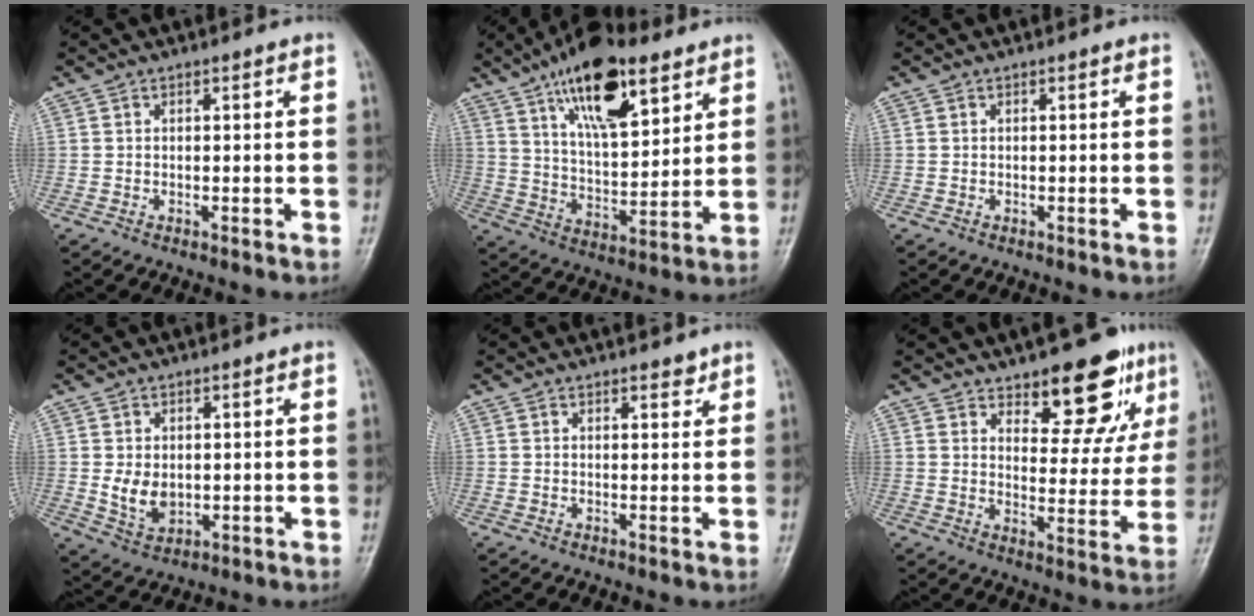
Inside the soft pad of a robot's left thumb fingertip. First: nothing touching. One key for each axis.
{"total": 17.6, "fx": 9.9, "fy": 7.3, "fz": 12.6, "tx": -0.173, "ty": -0.040, "tz": 0.170}
{"total": 0.0}
{"total": 5.7, "fx": -0.1, "fy": 4.2, "fz": 3.8, "tx": -0.047, "ty": -0.007, "tz": 0.010}
{"total": 1.4, "fx": 1.0, "fy": 0.7, "fz": 0.6, "tx": 0.004, "ty": -0.005, "tz": 0.011}
{"total": 13.1, "fx": 8.5, "fy": 5.6, "fz": 8.2, "tx": -0.052, "ty": -0.053, "tz": 0.121}